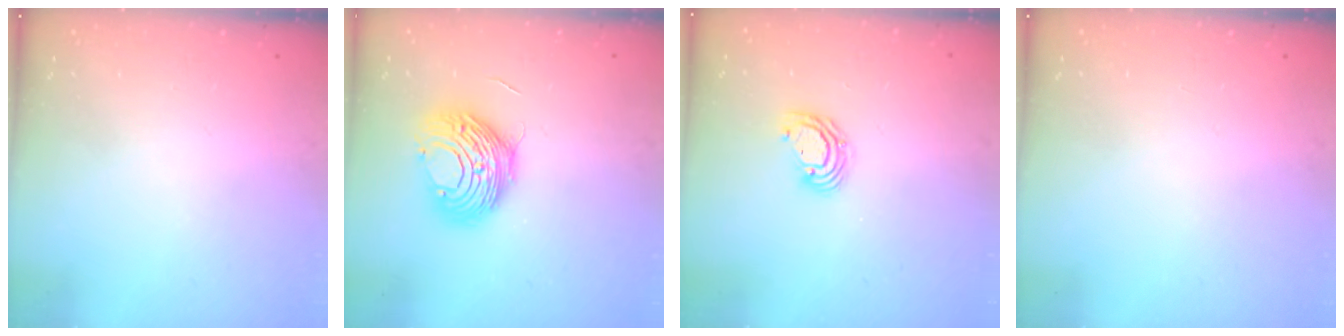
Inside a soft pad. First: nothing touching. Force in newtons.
{"total": 11.0, "press": 11.0, "slide": 0.6}
{"total": 6.3, "press": 6.3, "slide": 0.6}
{"total": 0.0}